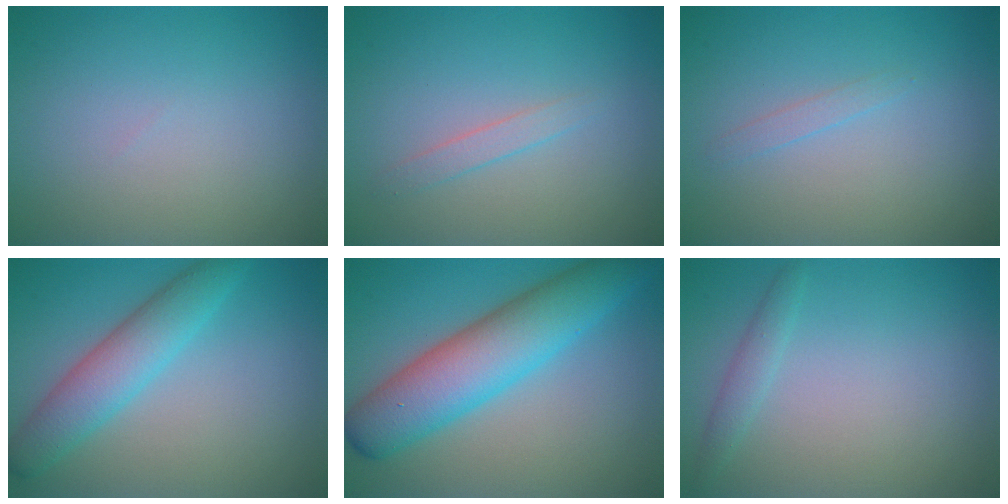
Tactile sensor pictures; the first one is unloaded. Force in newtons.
{"total": 1.1, "press": 1.1, "slide": 0.1}
{"total": 0.8, "press": 0.8, "slide": 0.1}
{"total": 4.7, "press": 4.7, "slide": 0.1}
{"total": 8.3, "press": 8.3, "slide": 0.1}
{"total": 1.3, "press": 1.3, "slide": 0.1}